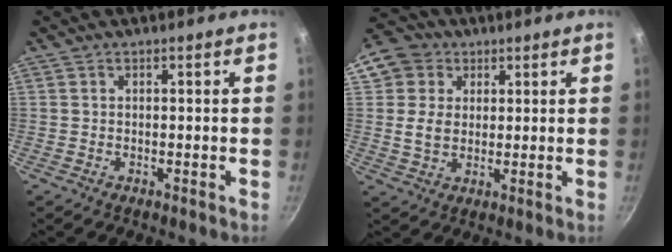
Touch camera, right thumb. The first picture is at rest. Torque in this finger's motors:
{"motor_torque": [-0.93, 1.02, 0.12, -0.10, 0.26]}